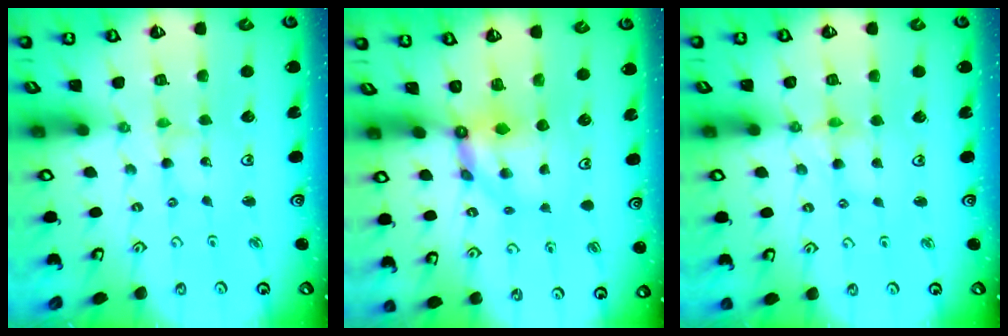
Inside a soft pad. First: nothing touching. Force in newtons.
{"total": 6.0, "press": 5.9, "slide": 0.4}
{"total": 4.0, "press": 3.9, "slide": 0.4}